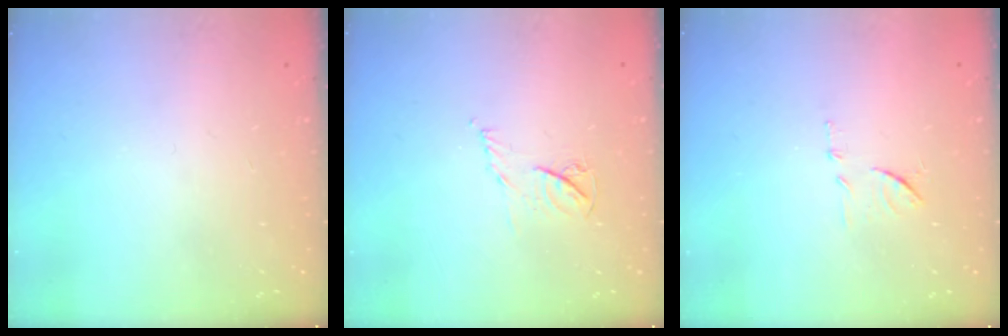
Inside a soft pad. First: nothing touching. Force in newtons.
{"total": 4.4, "press": 4.3, "slide": 0.6}
{"total": 8.2, "press": 8.2, "slide": 0.6}